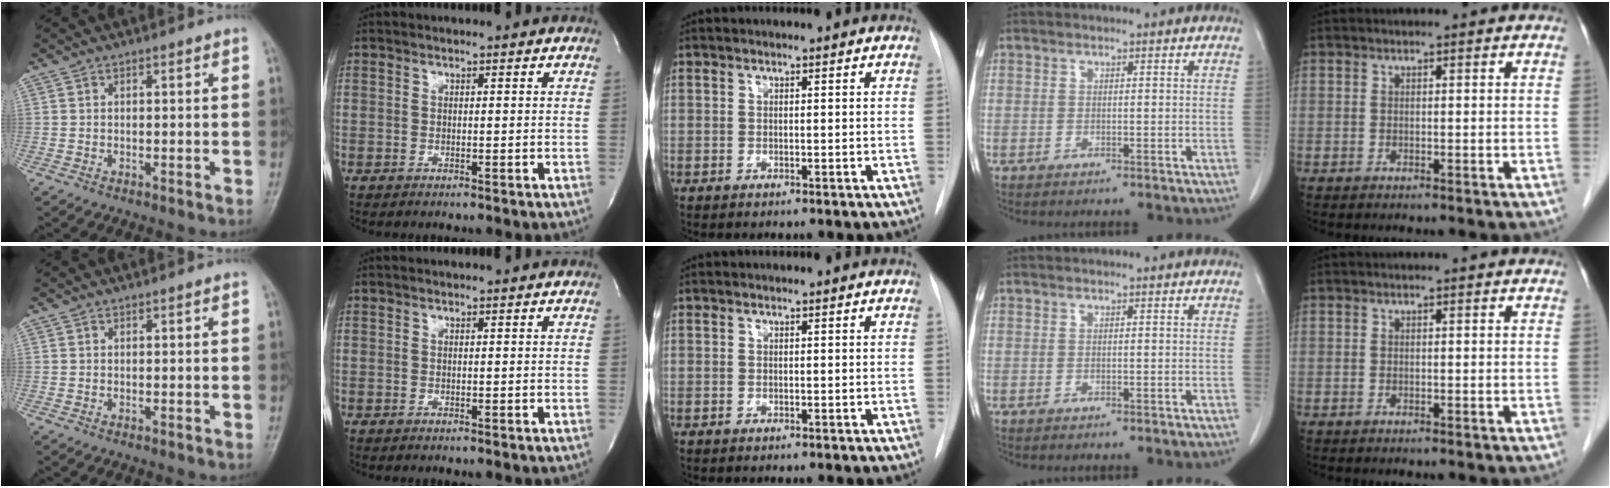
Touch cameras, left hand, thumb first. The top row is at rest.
{}